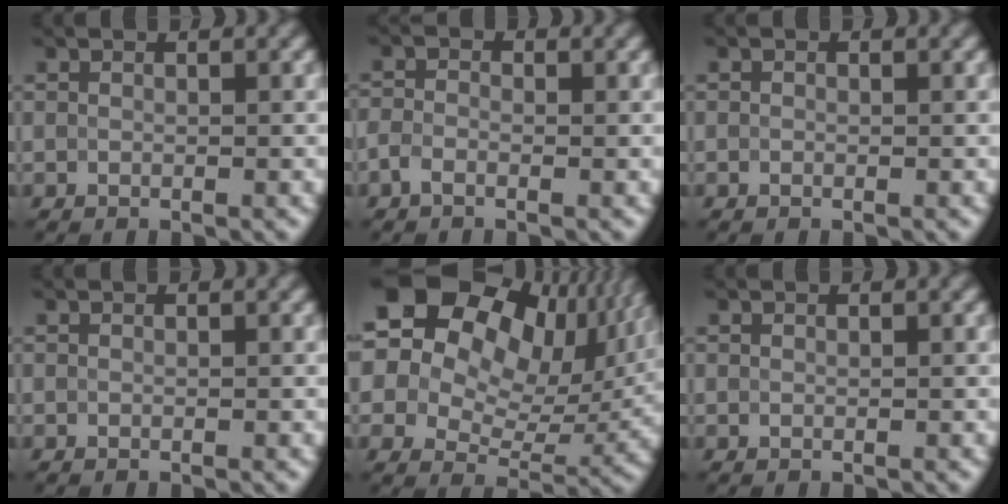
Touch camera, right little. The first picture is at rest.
{"total": 1.6, "force": [-0.9, 0.8, 1.0], "torque": [-0.023, 0.004, -0.023]}
{"total": 0.0}
{"total": 0.0}
{"total": 23.3, "force": [10.4, 16.6, 12.6], "torque": [-0.260, 0.062, 0.150]}
{"total": 0.0}